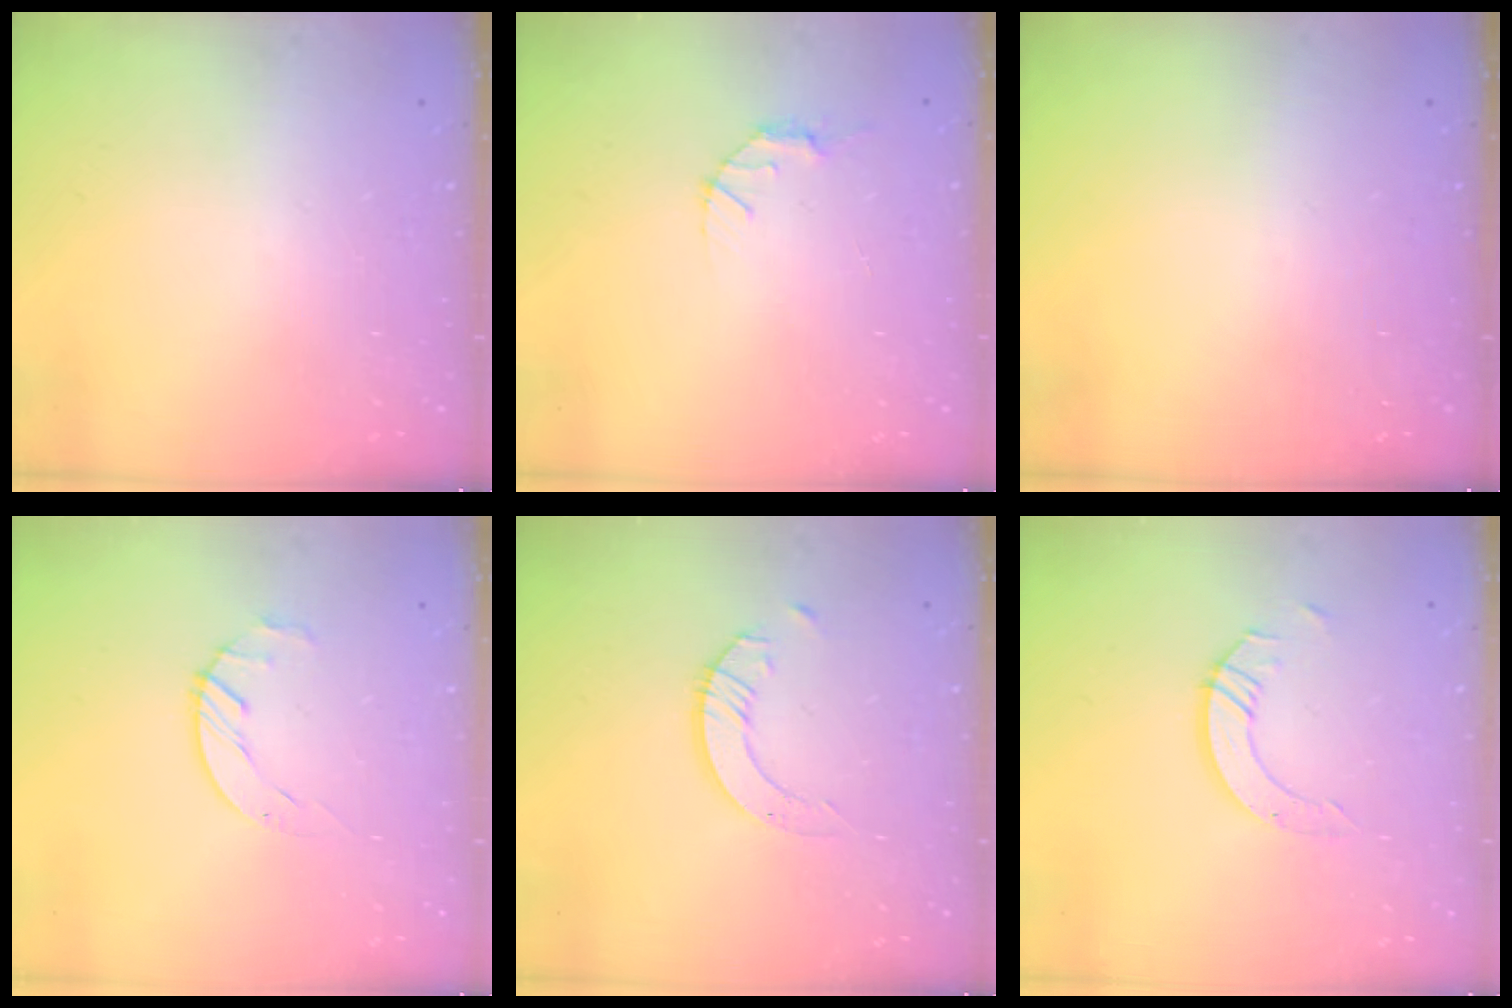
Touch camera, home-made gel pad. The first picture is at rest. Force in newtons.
{"total": 2.8, "press": 2.8, "slide": 0.4}
{"total": 0.0}
{"total": 1.7, "press": 1.7, "slide": 0.3}
{"total": 3.3, "press": 3.3, "slide": 0.2}
{"total": 6.0, "press": 6.0, "slide": 0.4}